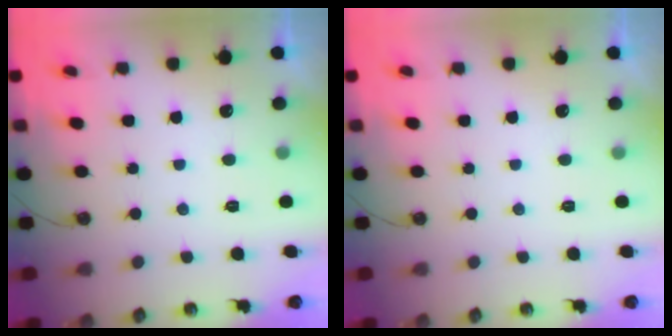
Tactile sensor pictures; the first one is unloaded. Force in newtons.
{"total": 0.0}